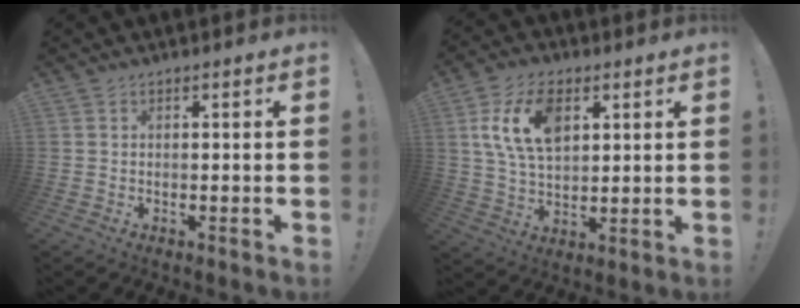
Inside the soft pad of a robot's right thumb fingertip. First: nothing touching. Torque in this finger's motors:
{"motor_torque": [1.63, 1.95, 1.10, 0.42, 0.09]}